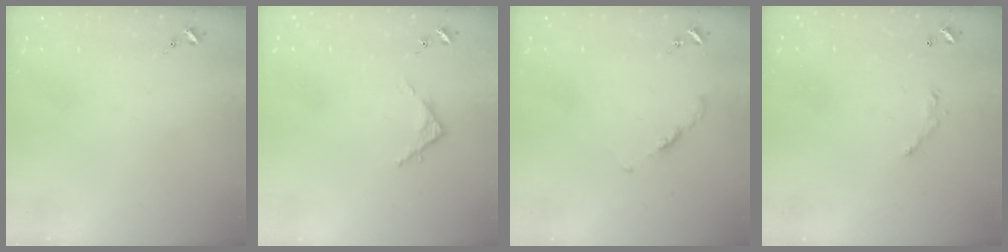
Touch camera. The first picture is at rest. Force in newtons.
{"total": 3.3, "press": 3.2, "slide": 0.3}
{"total": 3.2, "press": 3.2, "slide": 0.4}
{"total": 6.0, "press": 6.0, "slide": 0.4}